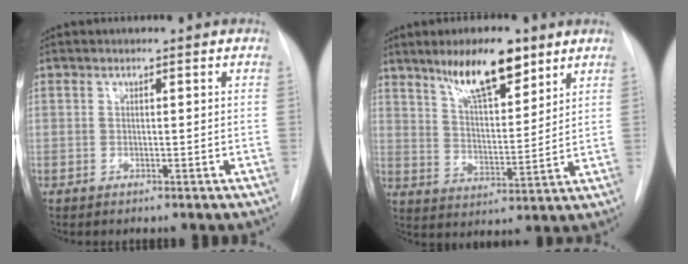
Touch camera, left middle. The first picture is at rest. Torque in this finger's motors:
{"motor_torque": [1.08, -1.06, 0.43, 0.06]}